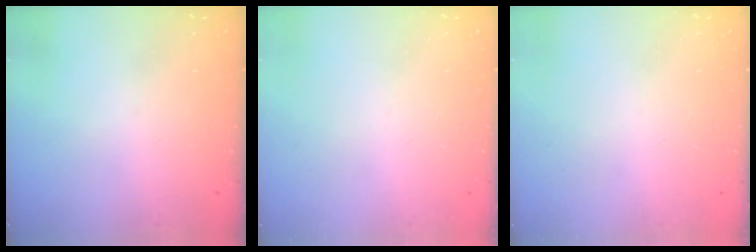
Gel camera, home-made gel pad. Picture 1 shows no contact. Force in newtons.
{"total": 0.0}
{"total": 0.0}